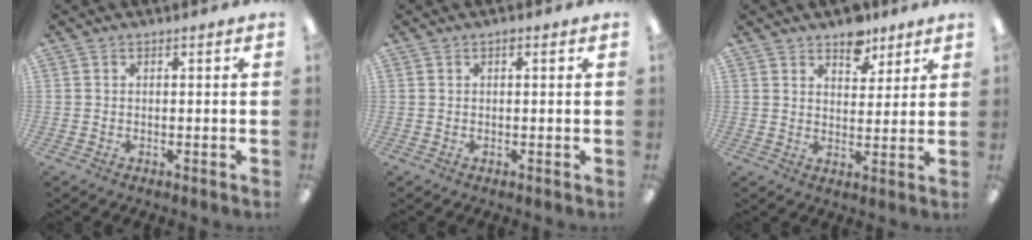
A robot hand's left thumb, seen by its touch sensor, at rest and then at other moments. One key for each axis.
{"total": 0.9, "fx": 0.4, "fy": 0.2, "fz": 0.8, "tx": -0.017, "ty": 0.003, "tz": 0.006}
{"total": 9.2, "fx": 7.2, "fy": 4.9, "fz": 3.0, "tx": -0.021, "ty": -0.049, "tz": 0.126}